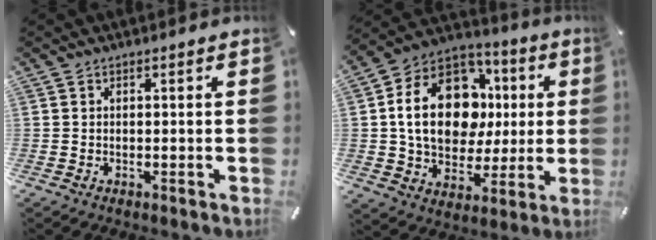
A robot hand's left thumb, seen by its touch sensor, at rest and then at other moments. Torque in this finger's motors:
{"motor_torque": [1.31, 1.28, 1.60, -1.17, 0.54]}